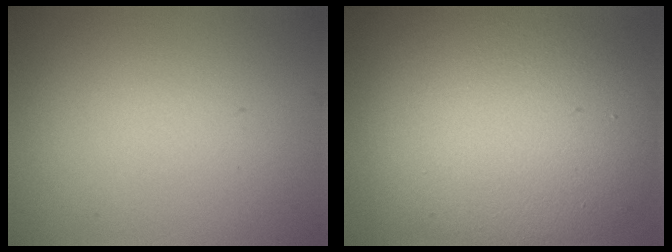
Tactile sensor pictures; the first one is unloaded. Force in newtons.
{"total": 14.2, "press": 14.2, "slide": 0.1}